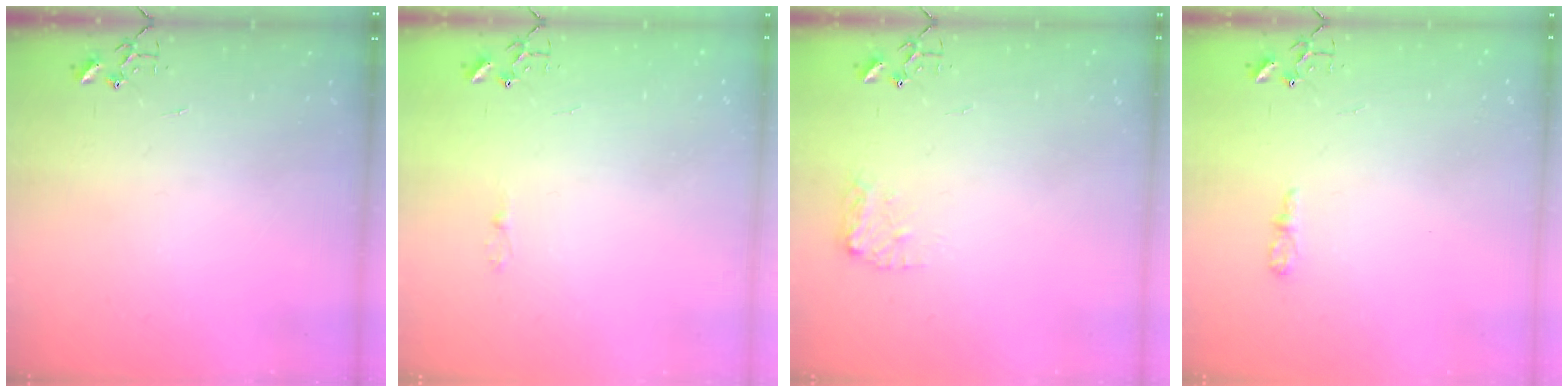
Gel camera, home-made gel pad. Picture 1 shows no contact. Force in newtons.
{"total": 2.5, "press": 2.5, "slide": 0.3}
{"total": 7.9, "press": 7.9, "slide": 0.3}
{"total": 4.5, "press": 4.5, "slide": 0.5}